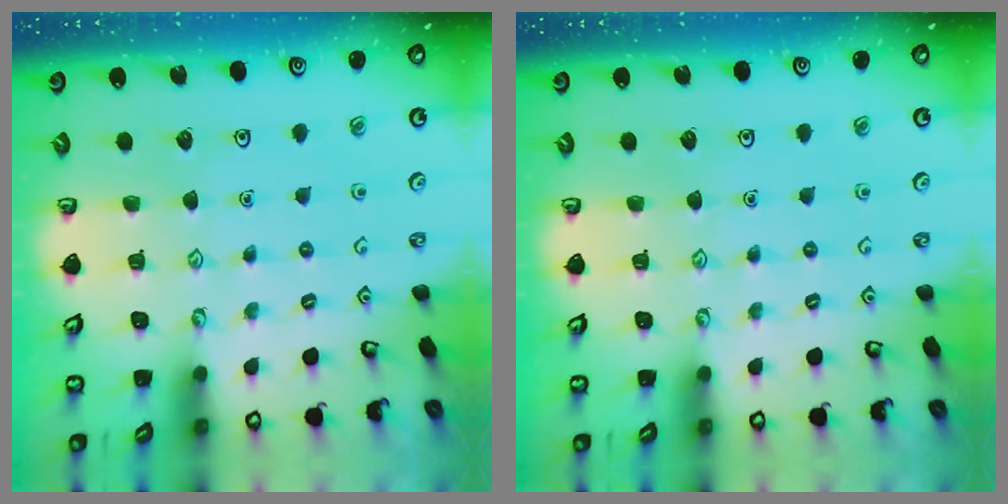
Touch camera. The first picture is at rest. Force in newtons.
{"total": 0.0}